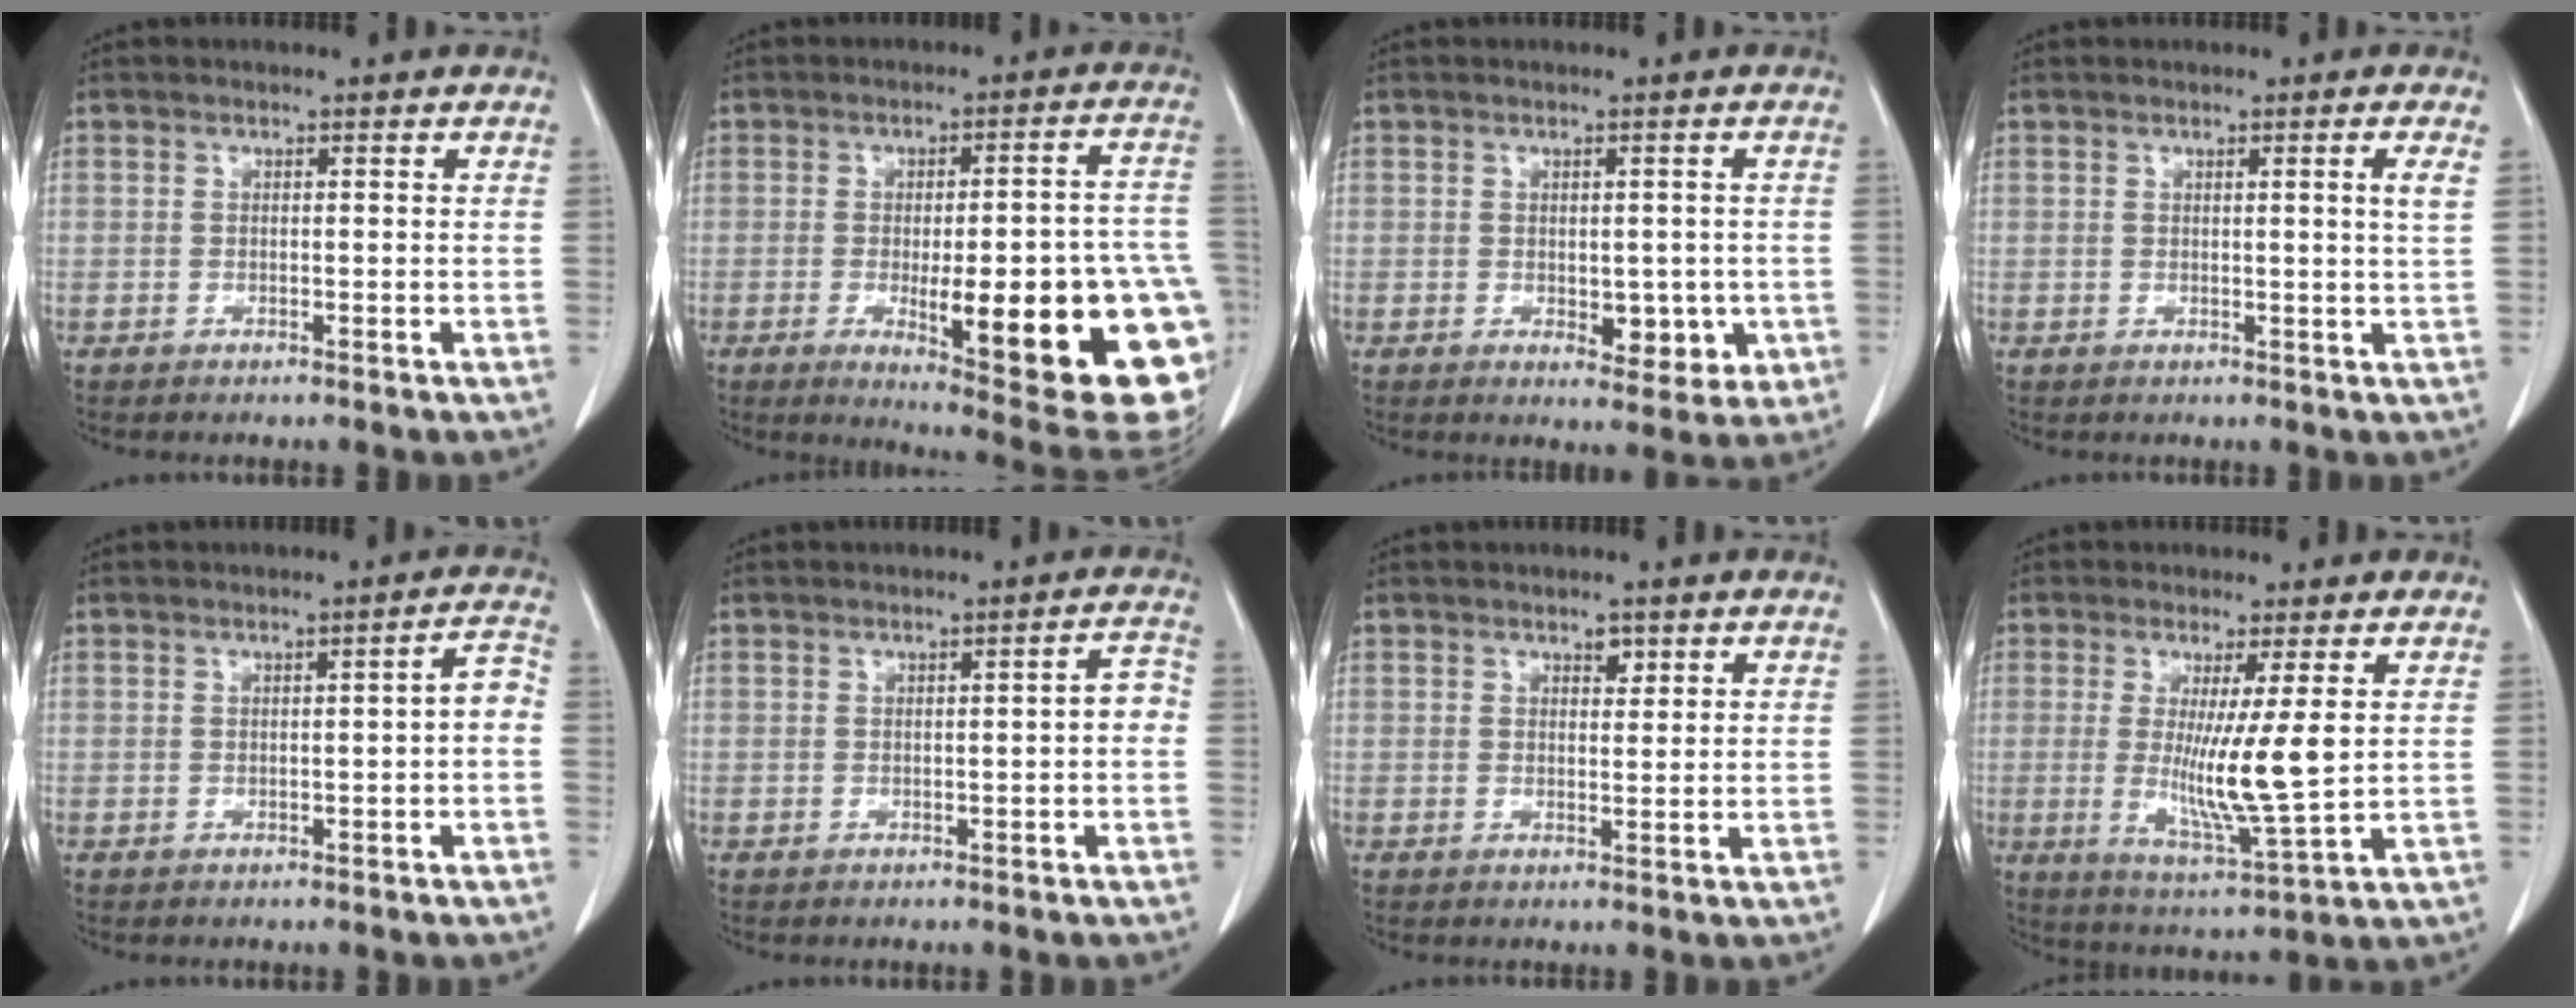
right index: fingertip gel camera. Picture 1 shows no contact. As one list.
[{"total": 23.9, "force": [-6.9, 4.4, 22.4], "torque": [-0.187, 0.002, -0.071]}, {"total": 5.4, "force": [-0.9, 3.0, 4.4], "torque": [-0.041, -0.003, -0.003]}, {"total": 2.1, "force": [0.9, -0.8, 1.8], "torque": [-0.027, -0.009, 0.016]}, {"total": 2.6, "force": [-0.4, 0.3, 2.6], "torque": [-0.030, 0.012, -0.004]}, {"total": 2.3, "force": [-0.3, 0.4, 2.3], "torque": [-0.027, 0.011, -0.003]}, {"total": 1.7, "force": [1.1, 0.8, 0.9], "torque": [-0.012, -0.004, 0.017]}, {"total": 9.5, "force": [0.9, -0.4, 9.5], "torque": [-0.181, -0.038, 0.018]}]